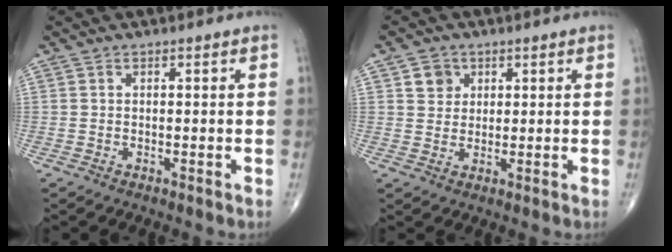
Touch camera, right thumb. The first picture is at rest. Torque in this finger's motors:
{"motor_torque": [-0.39, 0.51, -0.04, -0.12, 0.01]}